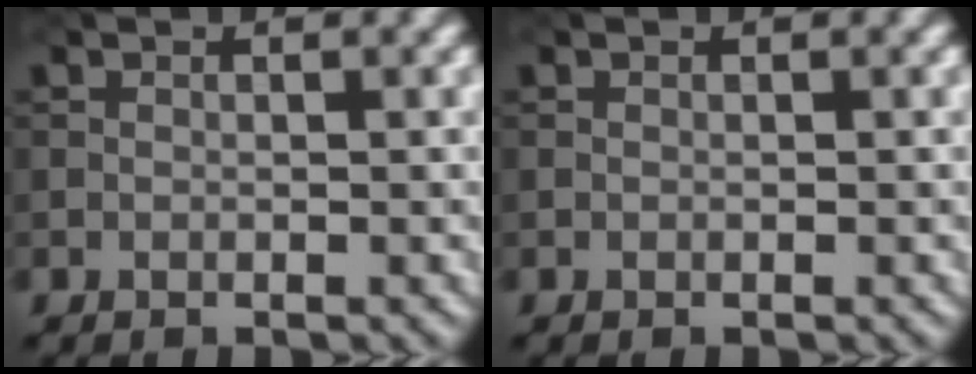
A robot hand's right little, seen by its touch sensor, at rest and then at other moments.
{"total": 0.0}